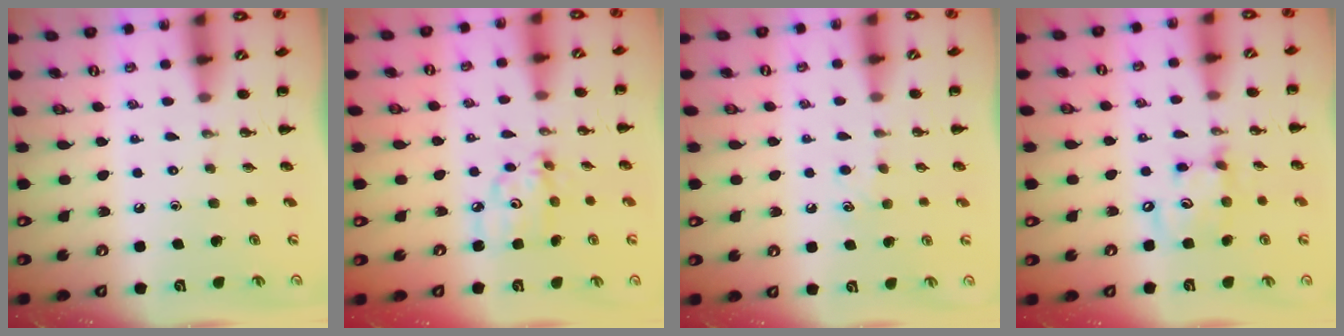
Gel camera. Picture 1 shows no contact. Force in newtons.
{"total": 6.8, "press": 6.8, "slide": 0.7}
{"total": 4.9, "press": 4.7, "slide": 1.4}
{"total": 8.8, "press": 8.7, "slide": 1.2}